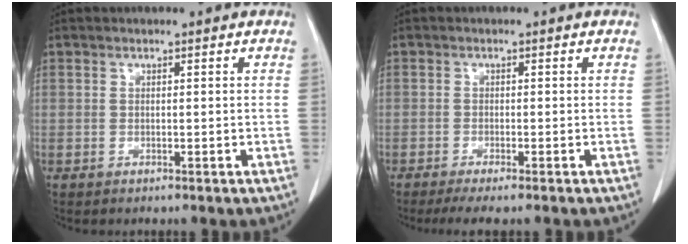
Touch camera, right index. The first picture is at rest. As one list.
[{"total": 4.5, "force": [-3.6, 0.2, 2.6], "torque": [-0.037, -0.009, -0.057]}]